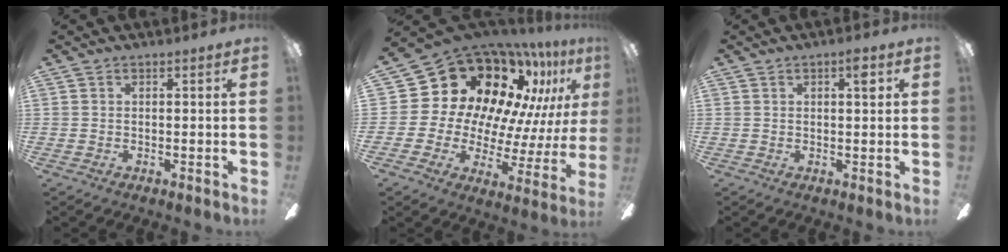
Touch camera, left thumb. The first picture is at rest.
{"total": 21.1, "force": [13.5, 12.9, 9.8], "torque": [-0.161, -0.117, 0.261]}
{"total": 3.4, "force": [1.3, 1.2, 2.9], "torque": [-0.030, -0.005, 0.013]}